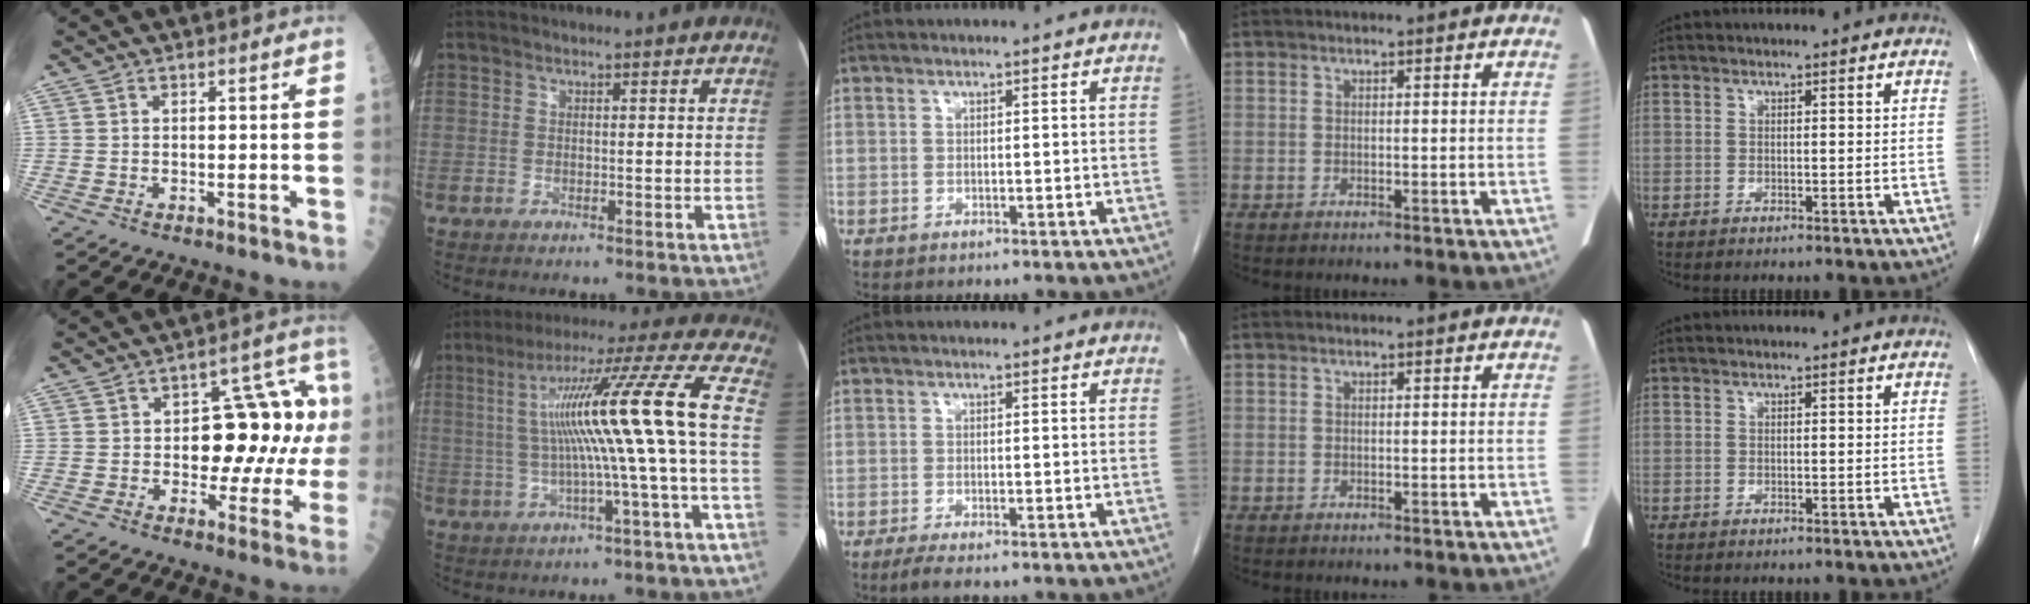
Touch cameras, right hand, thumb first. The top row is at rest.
{"thumb": {"total": 15.8, "force": [0.7, 8.5, 13.3], "torque": [-0.125, 0.038, 0.012]}, "index": {"total": 15.7, "force": [-0.7, -1.9, 15.5], "torque": [-0.250, 0.025, -0.013]}, "middle": {"total": 1.8, "force": [-1.3, 0.1, 1.3], "torque": [-0.033, -0.008, -0.026]}}